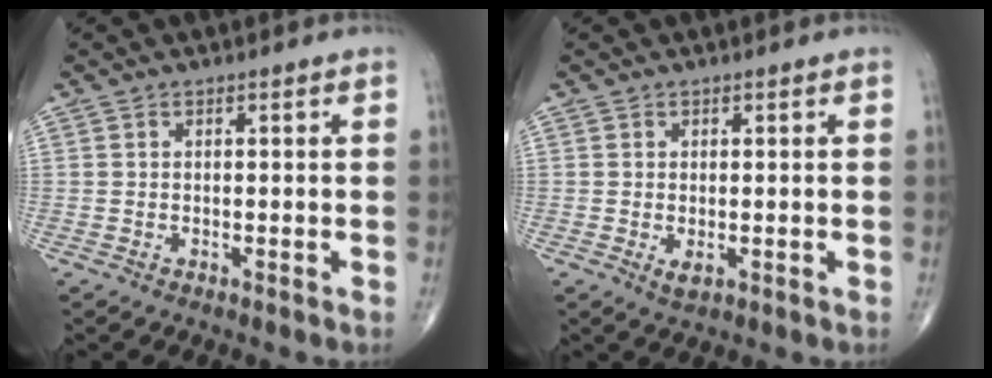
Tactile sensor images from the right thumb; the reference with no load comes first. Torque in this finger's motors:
{"motor_torque": [-0.68, 0.36, 0.17, 0.19, 0.00]}